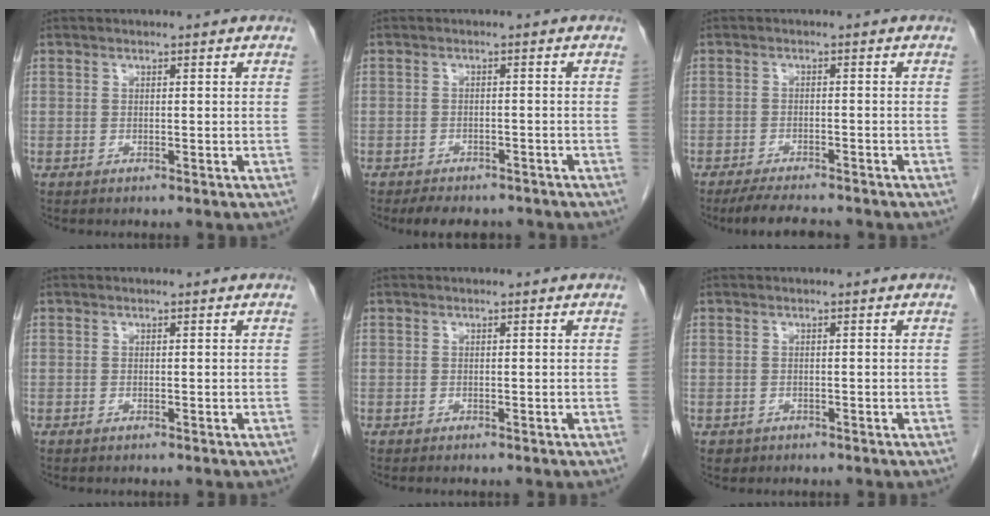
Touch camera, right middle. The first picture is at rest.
{"total": 7.0, "force": [-5.9, 2.8, 2.5], "torque": [-0.035, 0.002, -0.076]}
{"total": 6.4, "force": [-5.7, 1.1, 2.8], "torque": [-0.044, -0.014, -0.091]}
{"total": 0.0}
{"total": 0.0}
{"total": 0.9, "force": [-0.4, 0.8, 0.0], "torque": [-0.006, 0.003, -0.001]}